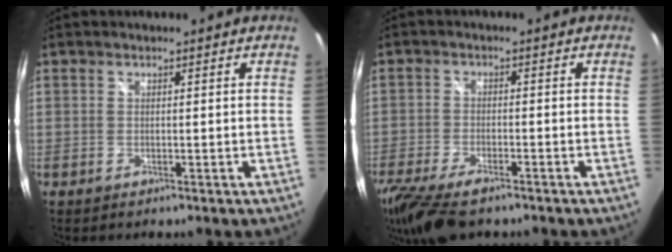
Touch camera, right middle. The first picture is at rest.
{"total": 12.7, "force": [-9.6, 4.0, 7.4], "torque": [-0.176, -0.053, -0.171]}